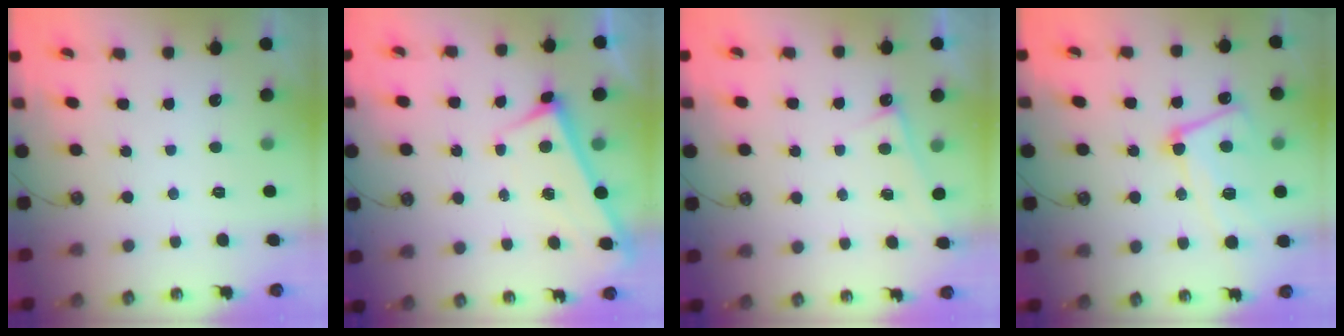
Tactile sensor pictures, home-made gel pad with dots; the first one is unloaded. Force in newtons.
{"total": 3.0, "press": 3.0, "slide": 0.2}
{"total": 2.5, "press": 2.5, "slide": 0.3}
{"total": 11.5, "press": 11.4, "slide": 1.5}